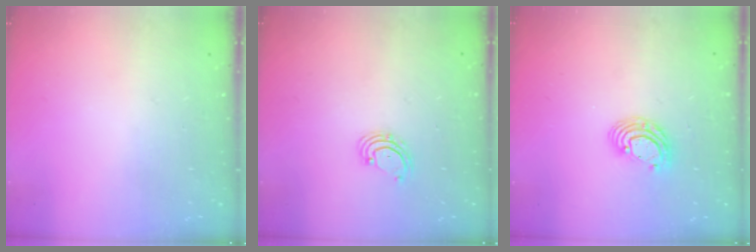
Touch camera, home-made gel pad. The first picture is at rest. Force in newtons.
{"total": 2.5, "press": 2.4, "slide": 0.4}
{"total": 7.6, "press": 7.5, "slide": 1.2}